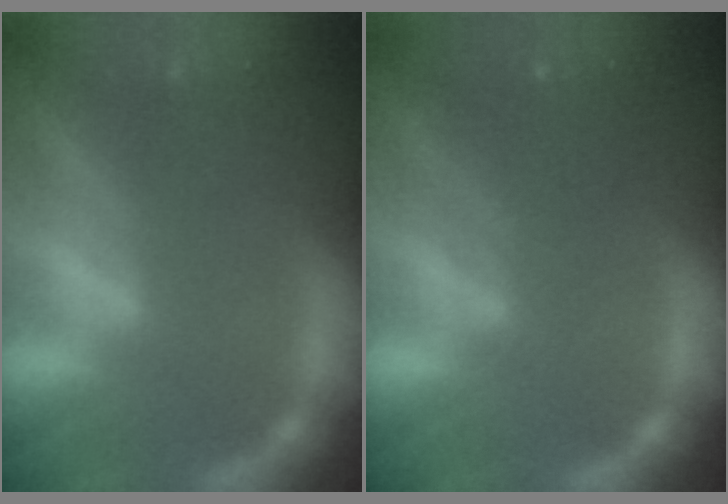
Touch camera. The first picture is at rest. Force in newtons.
{"total": 3.6}